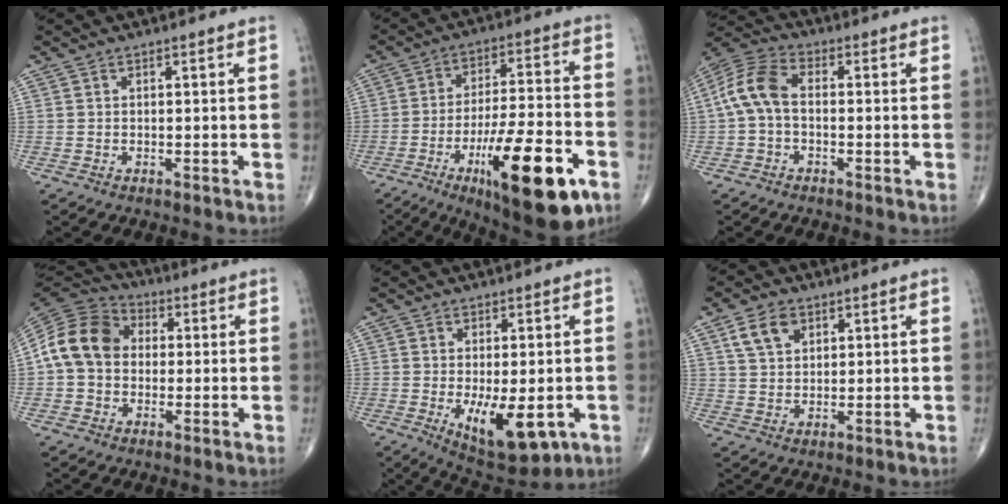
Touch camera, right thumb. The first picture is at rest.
{"total": 21.5, "force": [-9.5, 5.9, 18.4], "torque": [-0.273, 0.034, -0.142]}
{"total": 8.7, "force": [-0.5, 5.1, 7.0], "torque": [-0.149, 0.028, -0.022]}
{"total": 12.2, "force": [0.6, 9.8, 7.3], "torque": [-0.126, 0.033, -0.003]}
{"total": 11.6, "force": [-3.1, 5.0, 10.0], "torque": [-0.142, -0.017, -0.032]}
{"total": 6.1, "force": [2.9, 4.0, 3.5], "torque": [-0.049, -0.008, 0.055]}